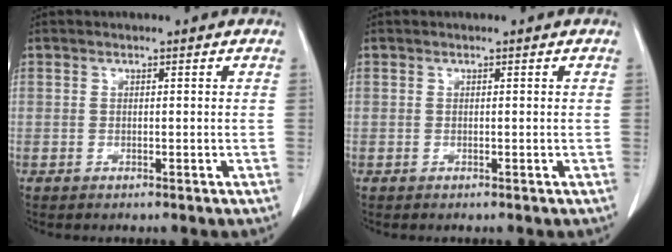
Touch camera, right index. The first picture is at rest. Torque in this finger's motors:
{"motor_torque": [0.00, 0.00, 0.00, 0.00]}